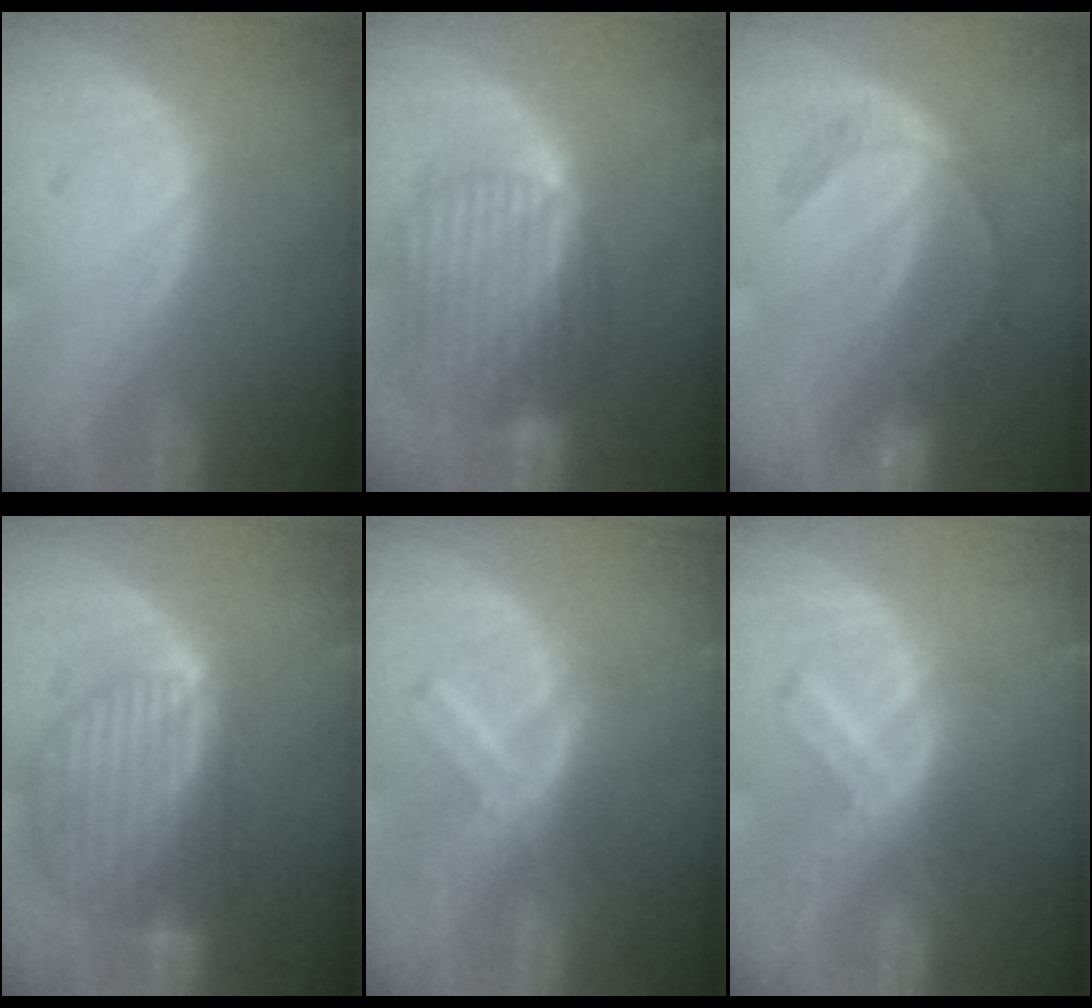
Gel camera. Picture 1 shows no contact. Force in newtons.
{"total": 10.4, "press": 8.8, "slide": 5.5}
{"total": 5.0, "press": 4.8, "slide": 1.2}
{"total": 10.4, "press": 8.9, "slide": 5.4}
{"total": 7.6, "press": 6.5, "slide": 3.8}
{"total": 7.2, "press": 6.4, "slide": 3.5}